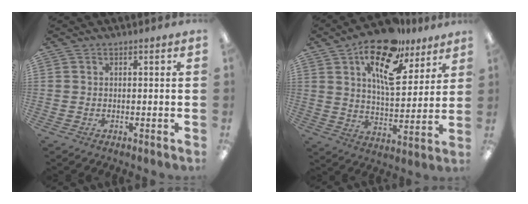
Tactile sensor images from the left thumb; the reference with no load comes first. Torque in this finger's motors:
{"motor_torque": [0.37, 0.74, 1.46, -1.30, 0.15]}